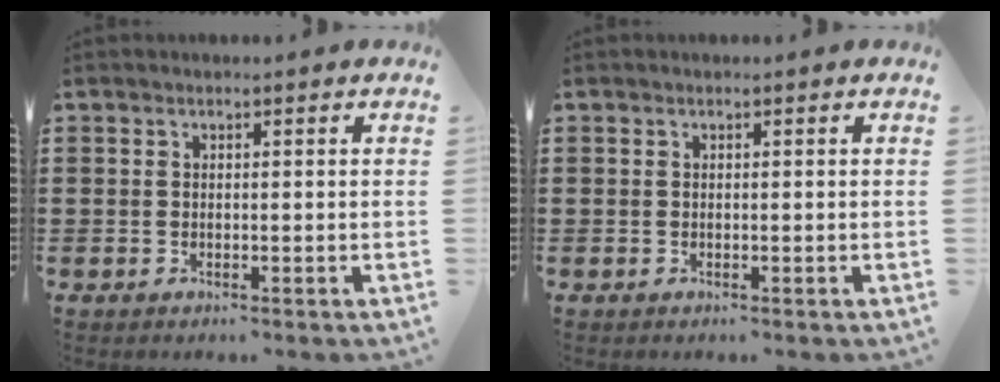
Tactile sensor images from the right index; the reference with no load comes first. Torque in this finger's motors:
{"motor_torque": [-0.01, 0.00, 0.00, 0.00]}